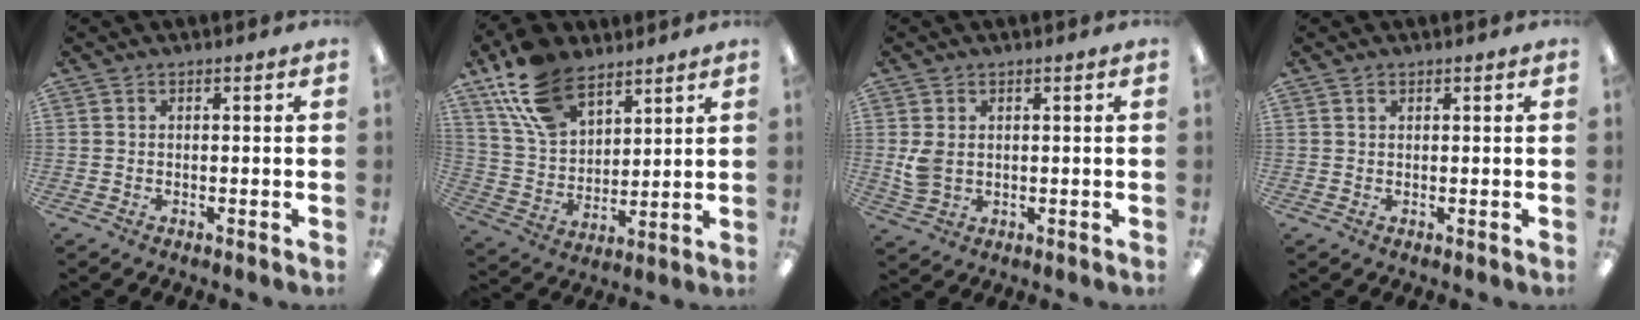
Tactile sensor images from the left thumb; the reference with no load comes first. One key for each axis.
{"total": 16.8, "fx": 10.8, "fy": 9.5, "fz": 8.6, "tx": -0.181, "ty": -0.031, "tz": 0.210}
{"total": 4.4, "fx": 0.9, "fy": 3.2, "fz": 2.9, "tx": -0.062, "ty": -0.002, "tz": 0.014}
{"total": 0.8, "fx": 0.6, "fy": 0.4, "fz": 0.3, "tx": -0.008, "ty": 0.002, "tz": 0.012}